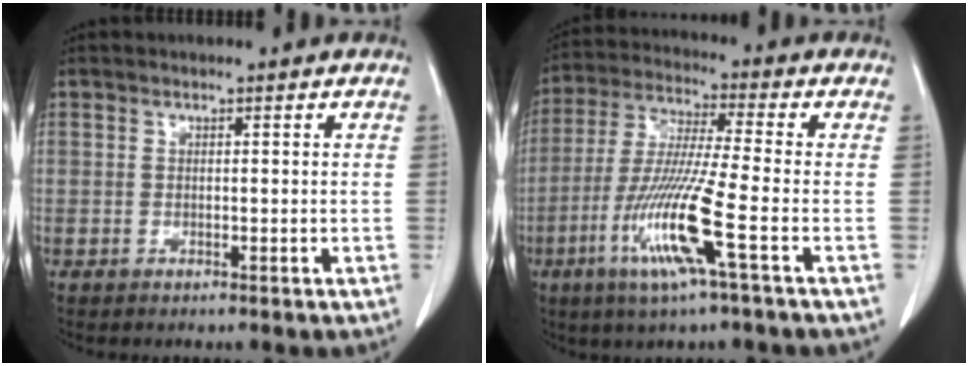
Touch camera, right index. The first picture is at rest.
{"total": 12.8, "force": [-4.9, -0.8, 11.7], "torque": [-0.240, -0.022, -0.101]}